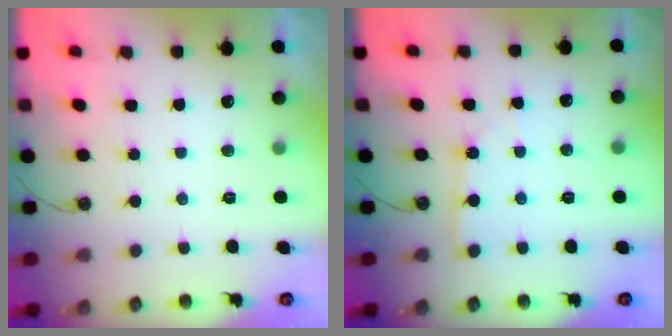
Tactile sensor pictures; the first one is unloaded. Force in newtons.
{"total": 4.9, "press": 4.8, "slide": 0.8}